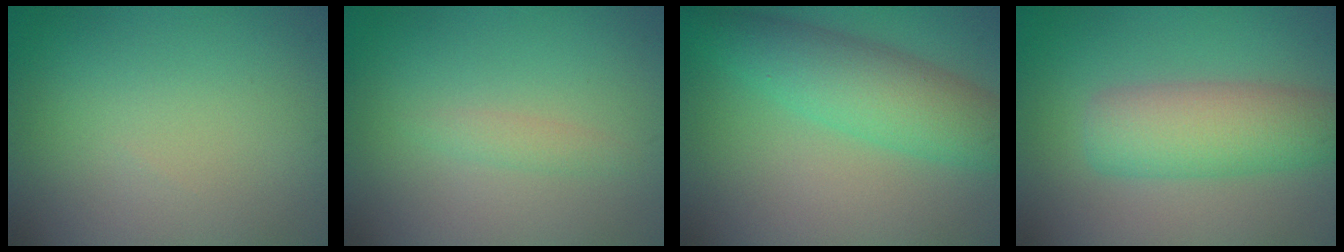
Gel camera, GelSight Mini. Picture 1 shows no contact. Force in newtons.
{"total": 1.1, "press": 1.1, "slide": 0.1}
{"total": 5.7, "press": 5.7, "slide": 0.3}
{"total": 5.6, "press": 5.6, "slide": 0.2}